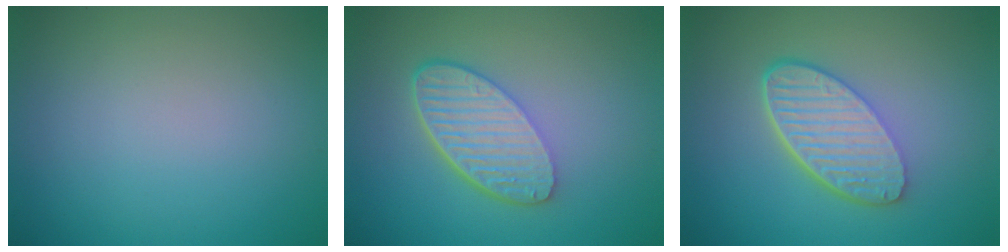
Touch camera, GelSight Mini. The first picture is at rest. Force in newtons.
{"total": 5.7, "press": 4.2, "slide": 3.9}
{"total": 6.0, "press": 4.3, "slide": 4.2}